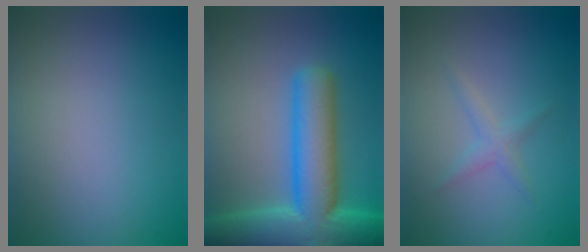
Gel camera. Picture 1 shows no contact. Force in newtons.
{"total": 10.7, "press": 10.7, "slide": 0.5}
{"total": 1.3, "press": 1.3, "slide": 0.0}